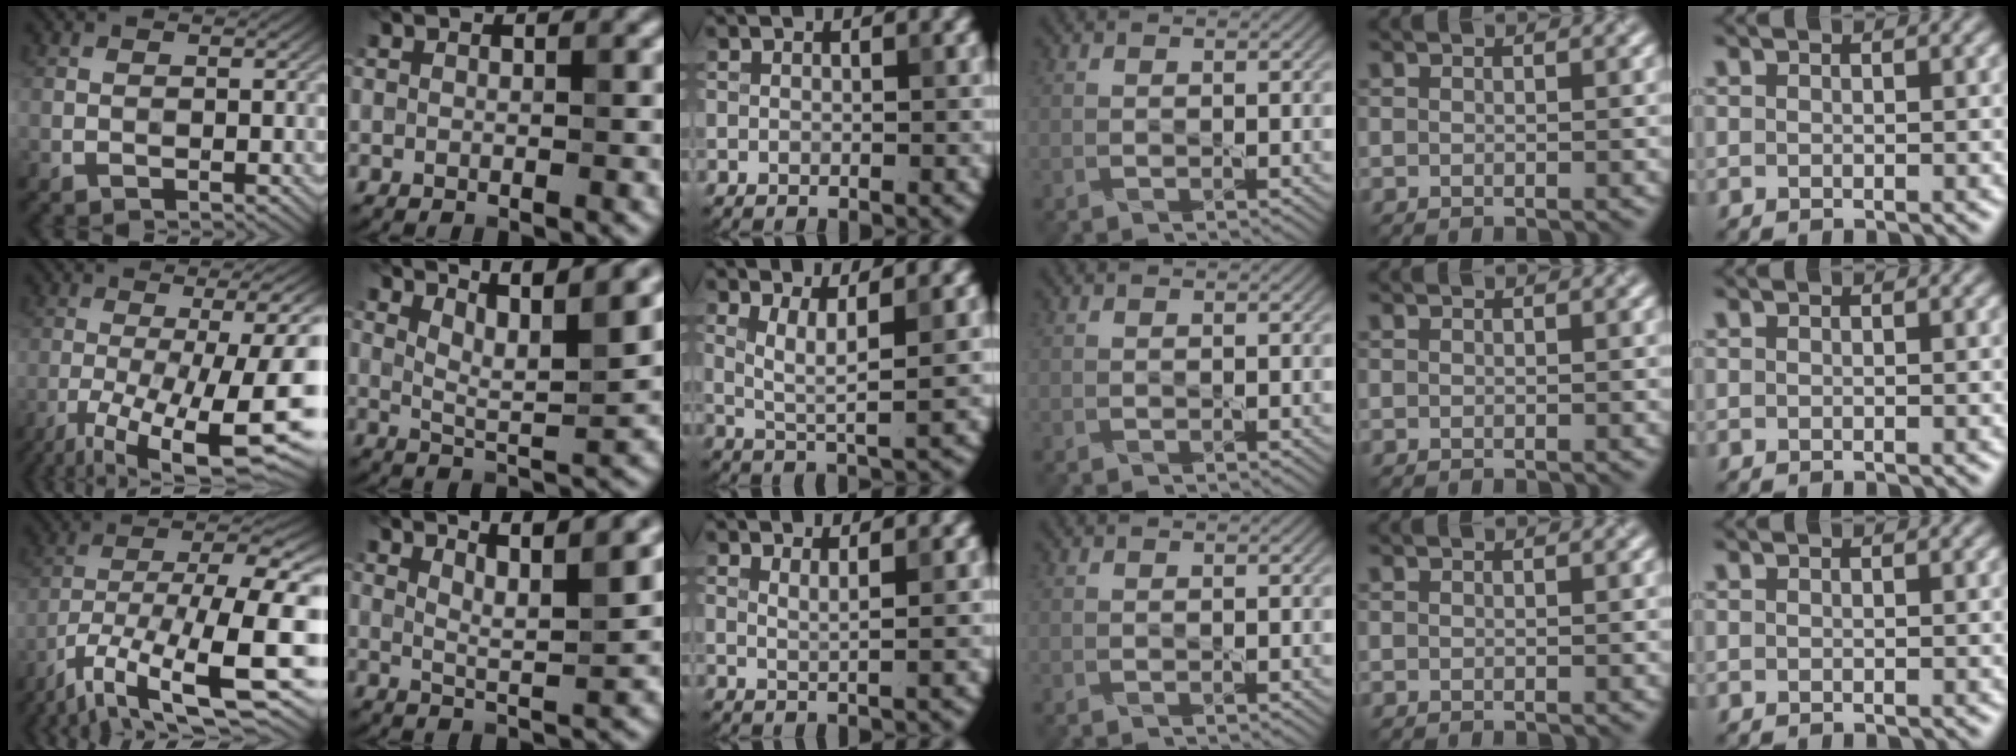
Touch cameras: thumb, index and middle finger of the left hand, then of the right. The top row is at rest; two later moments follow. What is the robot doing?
{"motion": "squeeze", "object": "bubble wrap"}